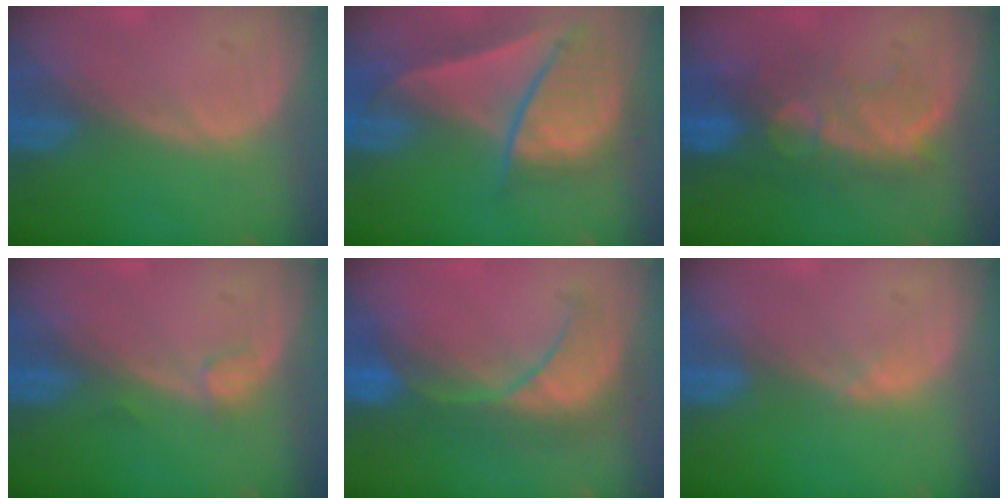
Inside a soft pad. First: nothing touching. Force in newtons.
{"total": 9.2, "press": 8.0, "slide": 4.4}
{"total": 9.9, "press": 8.4, "slide": 5.1}
{"total": 1.1, "press": 1.1, "slide": 0.2}
{"total": 8.1, "press": 8.0, "slide": 0.7}
{"total": 0.7, "press": 0.6, "slide": 0.4}